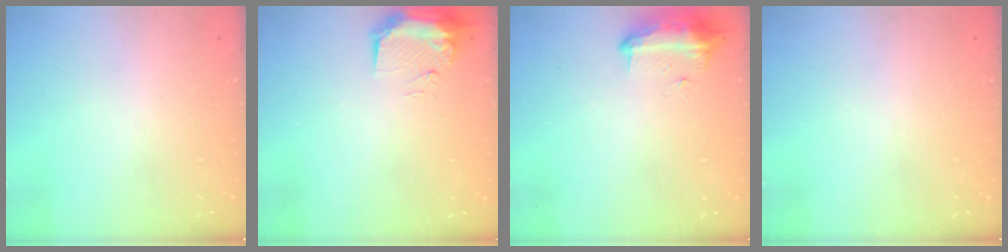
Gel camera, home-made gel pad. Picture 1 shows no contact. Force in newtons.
{"total": 9.2, "press": 9.0, "slide": 1.5}
{"total": 10.7, "press": 10.6, "slide": 0.7}
{"total": 0.0}